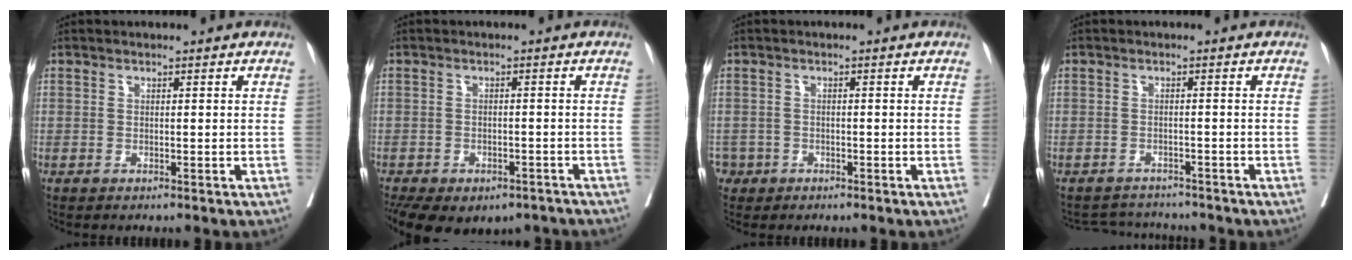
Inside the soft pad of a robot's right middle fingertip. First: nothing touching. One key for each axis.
{"total": 15.7, "fx": -10.6, "fy": 9.1, "fz": 7.1, "tx": -0.176, "ty": -0.010, "tz": -0.131}
{"total": 2.4, "fx": -1.2, "fy": 2.0, "fz": -0.3, "tx": 0.003, "ty": 0.010, "tz": -0.025}
{"total": 3.9, "fx": -3.8, "fy": 0.6, "fz": -0.6, "tx": 0.008, "ty": 0.001, "tz": -0.060}